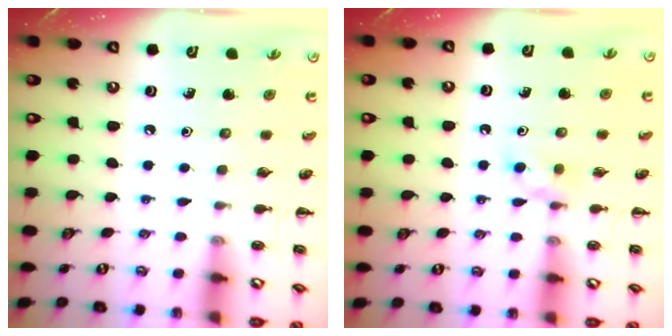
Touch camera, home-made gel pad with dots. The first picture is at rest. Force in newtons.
{"total": 3.5, "press": 3.4, "slide": 1.1}